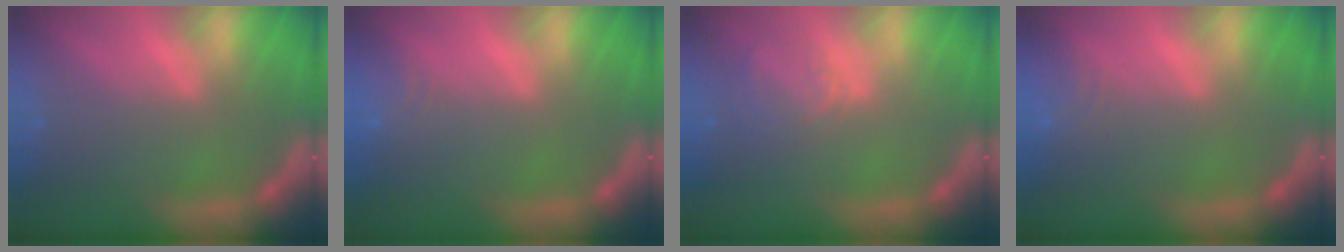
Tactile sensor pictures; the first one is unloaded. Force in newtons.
{"total": 2.4}
{"total": 2.9}
{"total": 3.0}